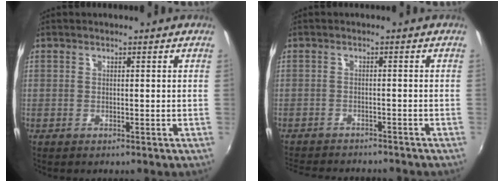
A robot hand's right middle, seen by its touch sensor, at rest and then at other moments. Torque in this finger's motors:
{"motor_torque": [0.53, -0.58, 0.11, 0.05]}